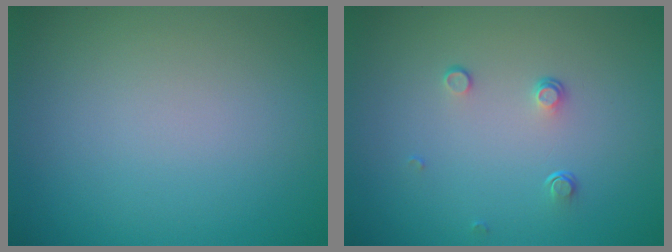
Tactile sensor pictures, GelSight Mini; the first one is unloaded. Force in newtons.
{"total": 1.0, "press": 0.7, "slide": 0.8}